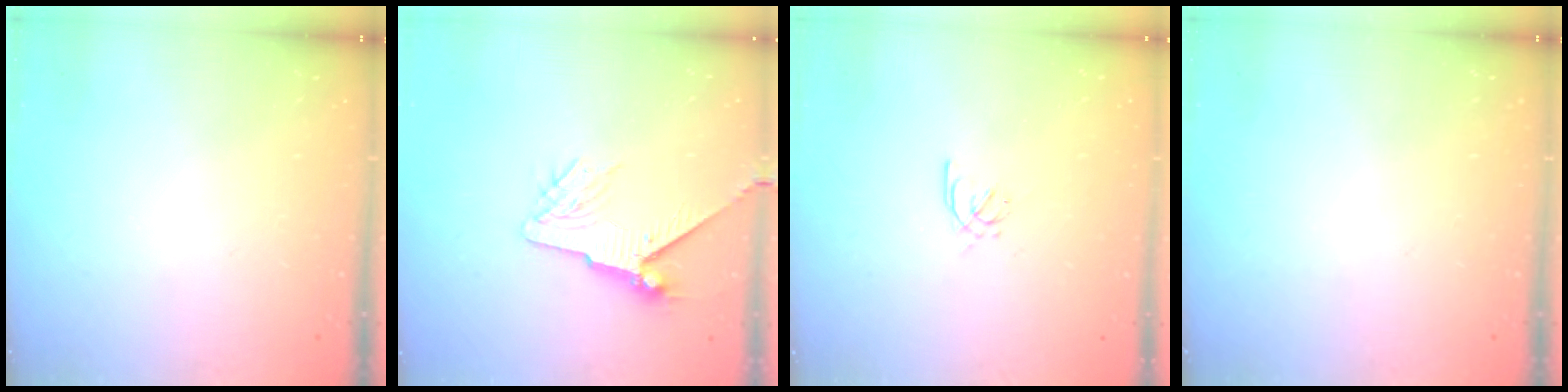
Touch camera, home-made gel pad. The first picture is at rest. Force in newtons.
{"total": 7.3, "press": 7.2, "slide": 1.0}
{"total": 2.4, "press": 2.4, "slide": 0.6}
{"total": 0.0}